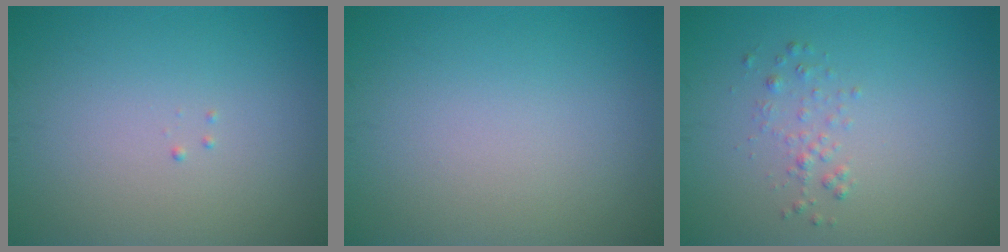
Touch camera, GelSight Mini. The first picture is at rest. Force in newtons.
{"total": 0.0}
{"total": 1.0, "press": 1.0, "slide": 0.1}